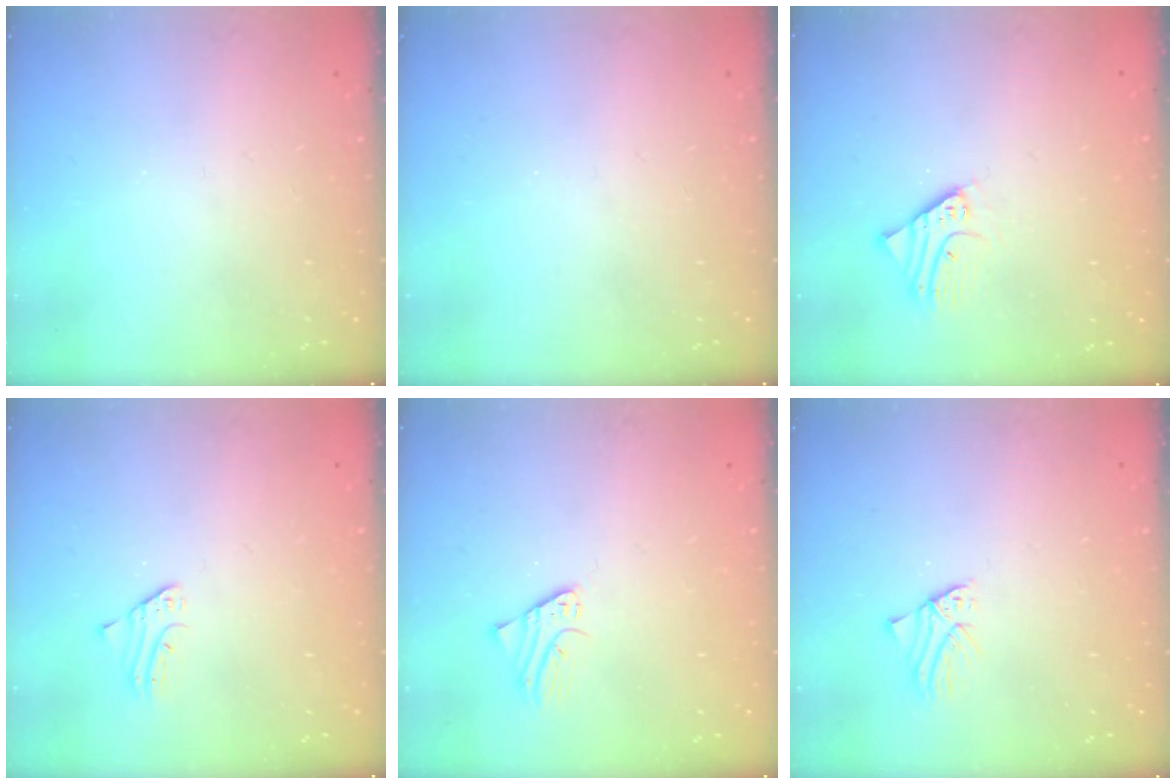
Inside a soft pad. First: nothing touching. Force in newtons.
{"total": 0.0}
{"total": 2.8, "press": 2.8, "slide": 0.2}
{"total": 1.8, "press": 1.8, "slide": 0.2}
{"total": 1.9, "press": 1.9, "slide": 0.1}
{"total": 0.7, "press": 0.7, "slide": 0.1}